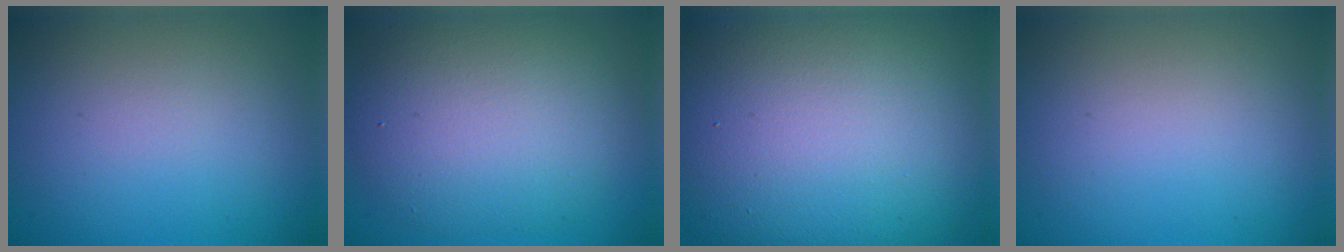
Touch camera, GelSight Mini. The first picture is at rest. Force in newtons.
{"total": 8.0, "press": 8.0, "slide": 0.5}
{"total": 18.7, "press": 18.7, "slide": 0.8}
{"total": 0.0}